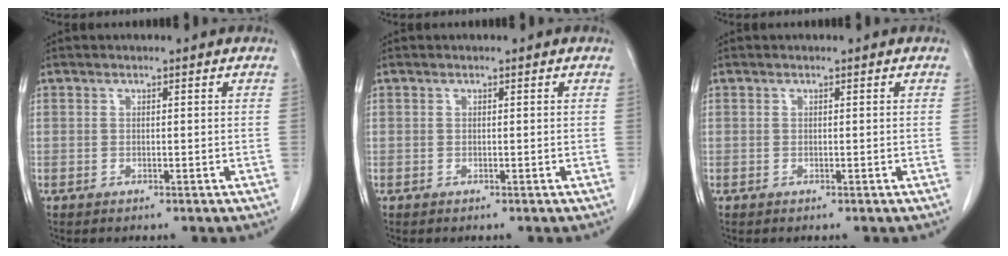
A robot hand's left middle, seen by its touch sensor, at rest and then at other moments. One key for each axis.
{"total": 0.0}
{"total": 0.0}